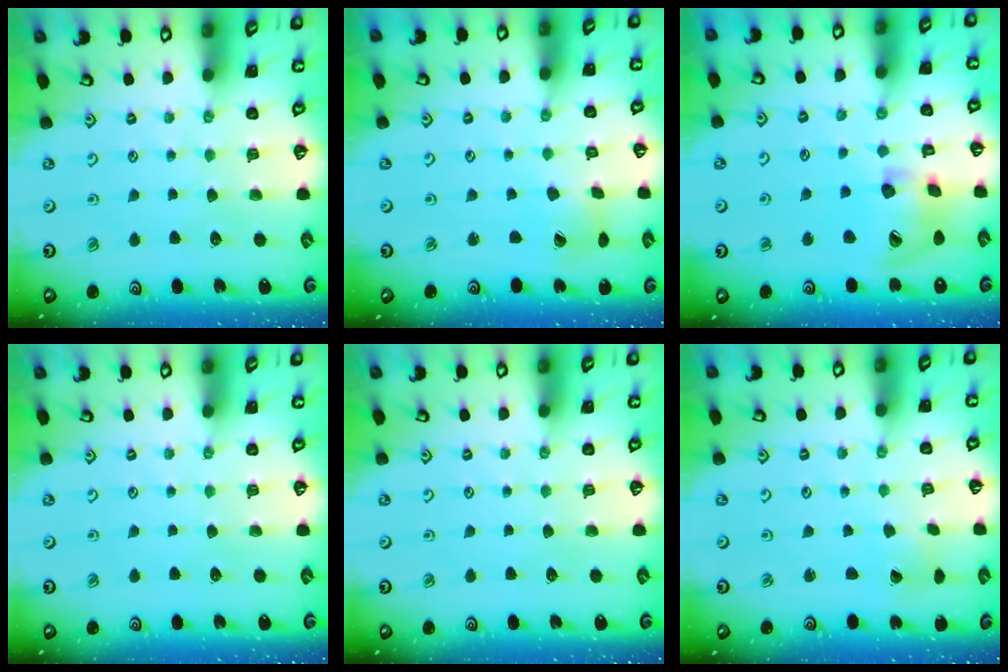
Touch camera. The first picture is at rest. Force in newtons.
{"total": 2.8, "press": 2.8, "slide": 0.4}
{"total": 15.6, "press": 15.5, "slide": 2.3}
{"total": 0.0}
{"total": 0.0}
{"total": 1.6, "press": 1.6, "slide": 0.1}